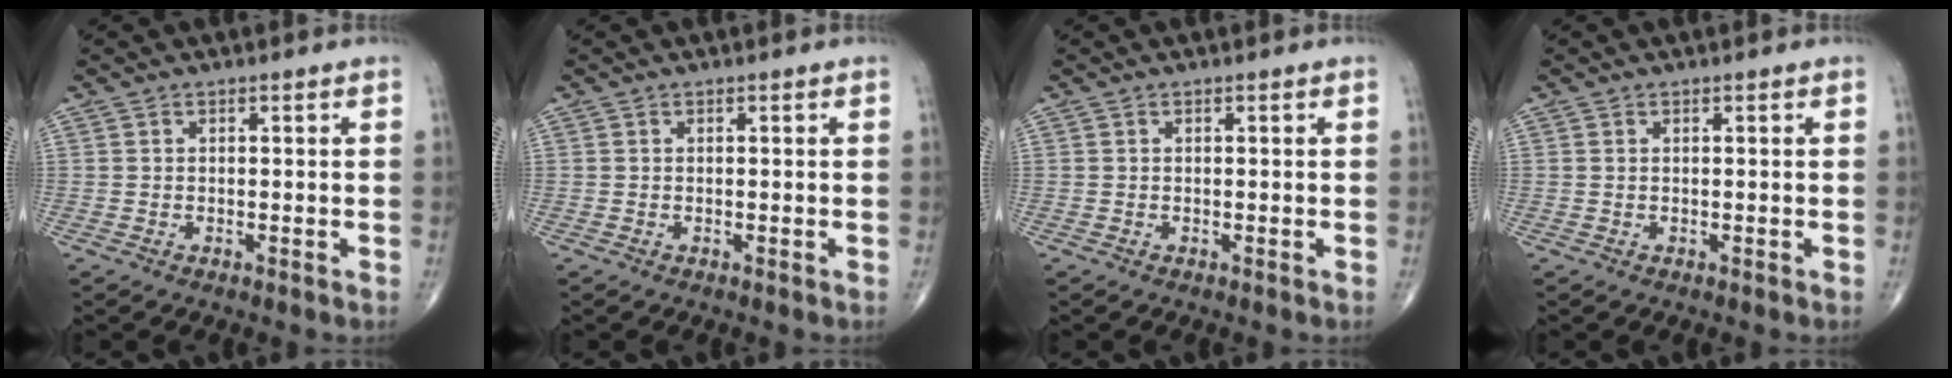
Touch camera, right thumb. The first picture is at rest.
{"total": 0.0}
{"total": 0.0}
{"total": 0.0}